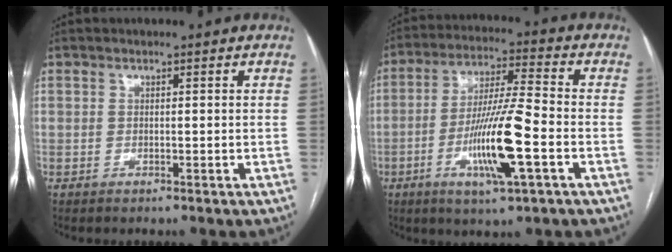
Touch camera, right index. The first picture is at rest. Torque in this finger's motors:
{"motor_torque": [1.93, -0.11, 0.98, 0.21]}